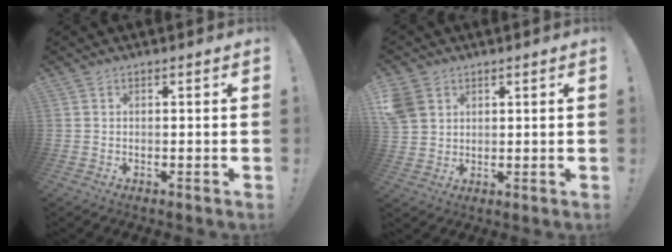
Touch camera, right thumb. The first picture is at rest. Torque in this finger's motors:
{"motor_torque": [0.92, 1.12, 0.56, 0.20, 0.00]}